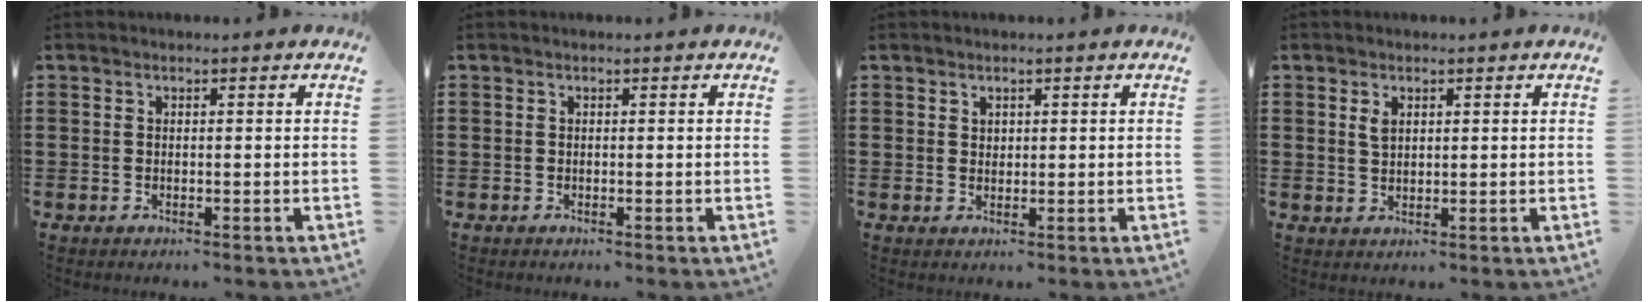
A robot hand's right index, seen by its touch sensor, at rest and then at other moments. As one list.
[{"total": 0.0}, {"total": 1.1, "force": [0.8, 0.7, 0.1], "torque": [-0.004, 0.002, 0.017]}, {"total": 1.8, "force": [0.9, 1.0, 1.3], "torque": [-0.029, 0.004, 0.015]}]